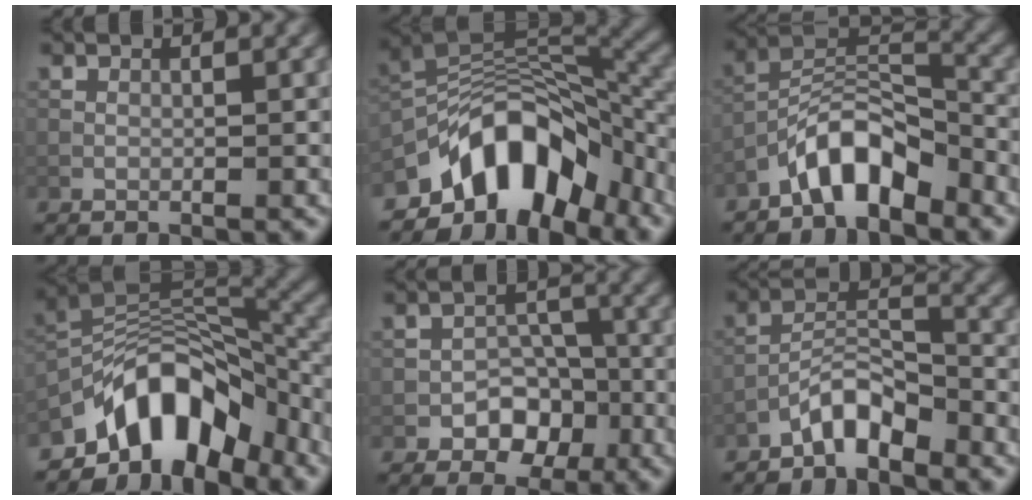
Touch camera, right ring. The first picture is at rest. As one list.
[{"total": 10.8, "force": [-6.5, 5.7, 6.6], "torque": [-0.089, 0.013, -0.126]}, {"total": 6.3, "force": [-4.5, 2.3, 3.7], "torque": [-0.059, 0.015, -0.089]}, {"total": 9.9, "force": [-6.4, 5.0, 5.8], "torque": [-0.071, 0.012, -0.124]}, {"total": 4.4, "force": [-2.2, 3.2, 2.1], "torque": [-0.013, 0.013, -0.035]}, {"total": 4.0, "force": [-3.1, 1.2, 2.1], "torque": [-0.035, 0.018, -0.064]}]